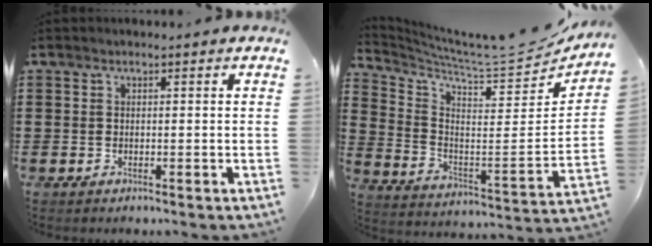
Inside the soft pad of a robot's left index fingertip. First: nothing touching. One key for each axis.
{"total": 6.7, "fx": 6.1, "fy": 0.9, "fz": 2.7, "tx": -0.078, "ty": -0.061, "tz": 0.097}